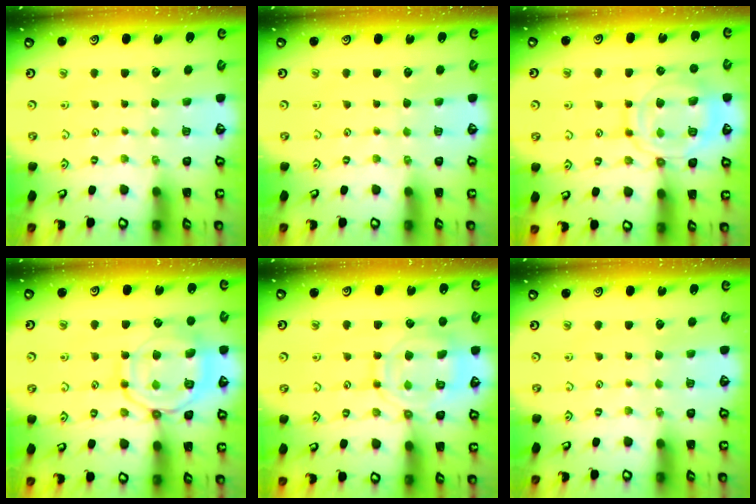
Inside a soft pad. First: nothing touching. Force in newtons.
{"total": 0.0}
{"total": 14.4, "press": 14.3, "slide": 1.4}
{"total": 14.2, "press": 14.1, "slide": 1.4}
{"total": 11.6, "press": 11.5, "slide": 0.9}
{"total": 0.0}